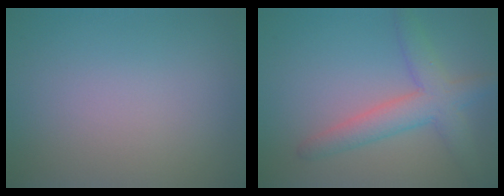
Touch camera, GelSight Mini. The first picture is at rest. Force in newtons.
{"total": 4.5, "press": 4.5, "slide": 0.2}